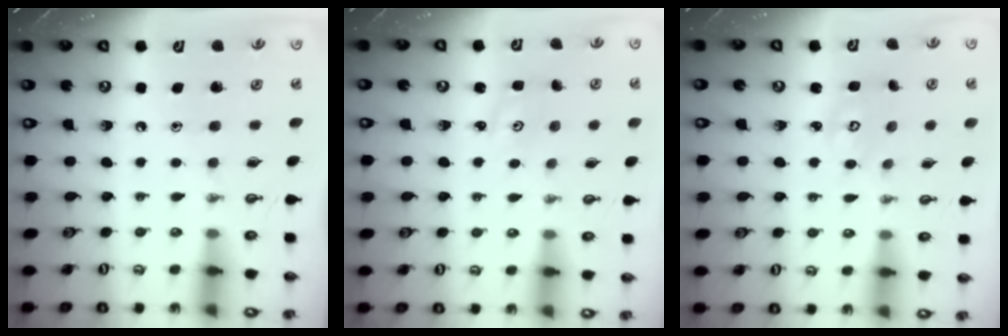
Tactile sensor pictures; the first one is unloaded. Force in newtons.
{"total": 1.3, "press": 1.3, "slide": 0.2}
{"total": 3.6, "press": 3.6, "slide": 0.4}